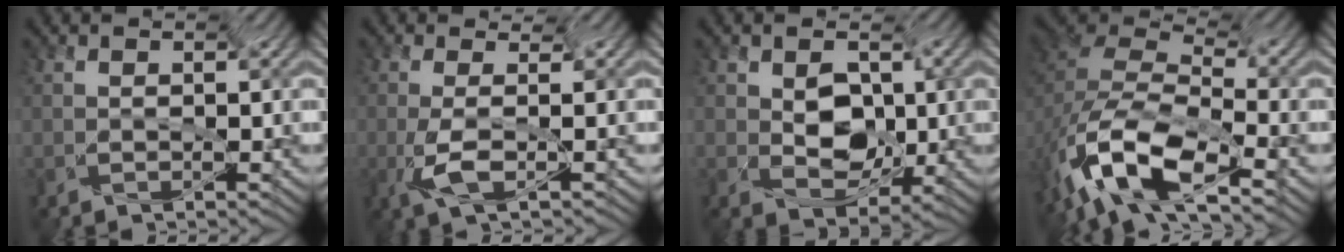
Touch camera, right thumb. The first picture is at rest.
{"total": 3.7, "force": [-1.7, 1.4, 3.0], "torque": [-0.070, -0.005, -0.031]}
{"total": 5.5, "force": [-2.0, 3.5, 3.7], "torque": [-0.079, -0.003, -0.032]}
{"total": 12.8, "force": [-8.1, 6.6, 7.3], "torque": [-0.187, -0.014, -0.139]}